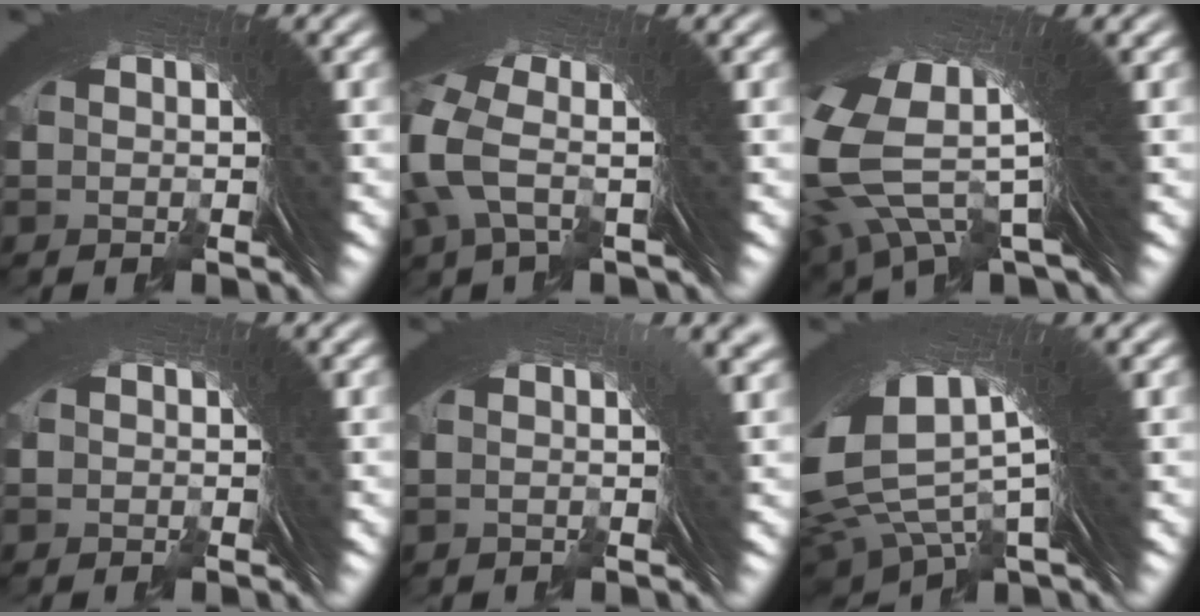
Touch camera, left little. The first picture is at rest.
{"total": 5.5, "force": [0.9, 3.0, 4.5], "torque": [-0.104, -0.010, 0.011]}
{"total": 12.0, "force": [3.4, 6.6, 9.4], "torque": [-0.216, -0.004, 0.053]}
{"total": 0.7, "force": [-0.4, 0.1, -0.5], "torque": [0.014, -0.003, -0.002]}
{"total": 3.4, "force": [1.2, 1.1, 3.0], "torque": [-0.003, 0.027, 0.004]}
{"total": 11.1, "force": [3.2, 6.6, 8.4], "torque": [-0.167, -0.002, 0.054]}